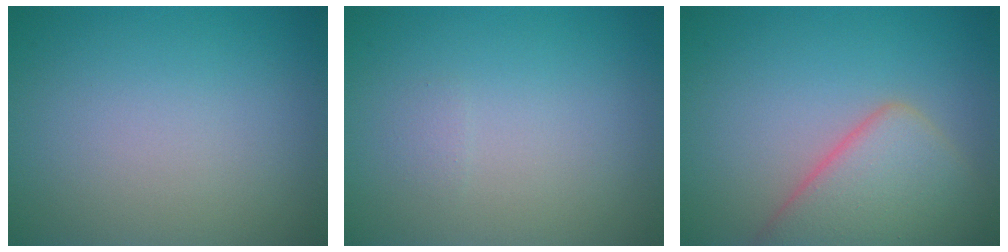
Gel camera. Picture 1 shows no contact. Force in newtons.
{"total": 0.5, "press": 0.5, "slide": 0.1}
{"total": 6.1, "press": 6.1, "slide": 0.3}